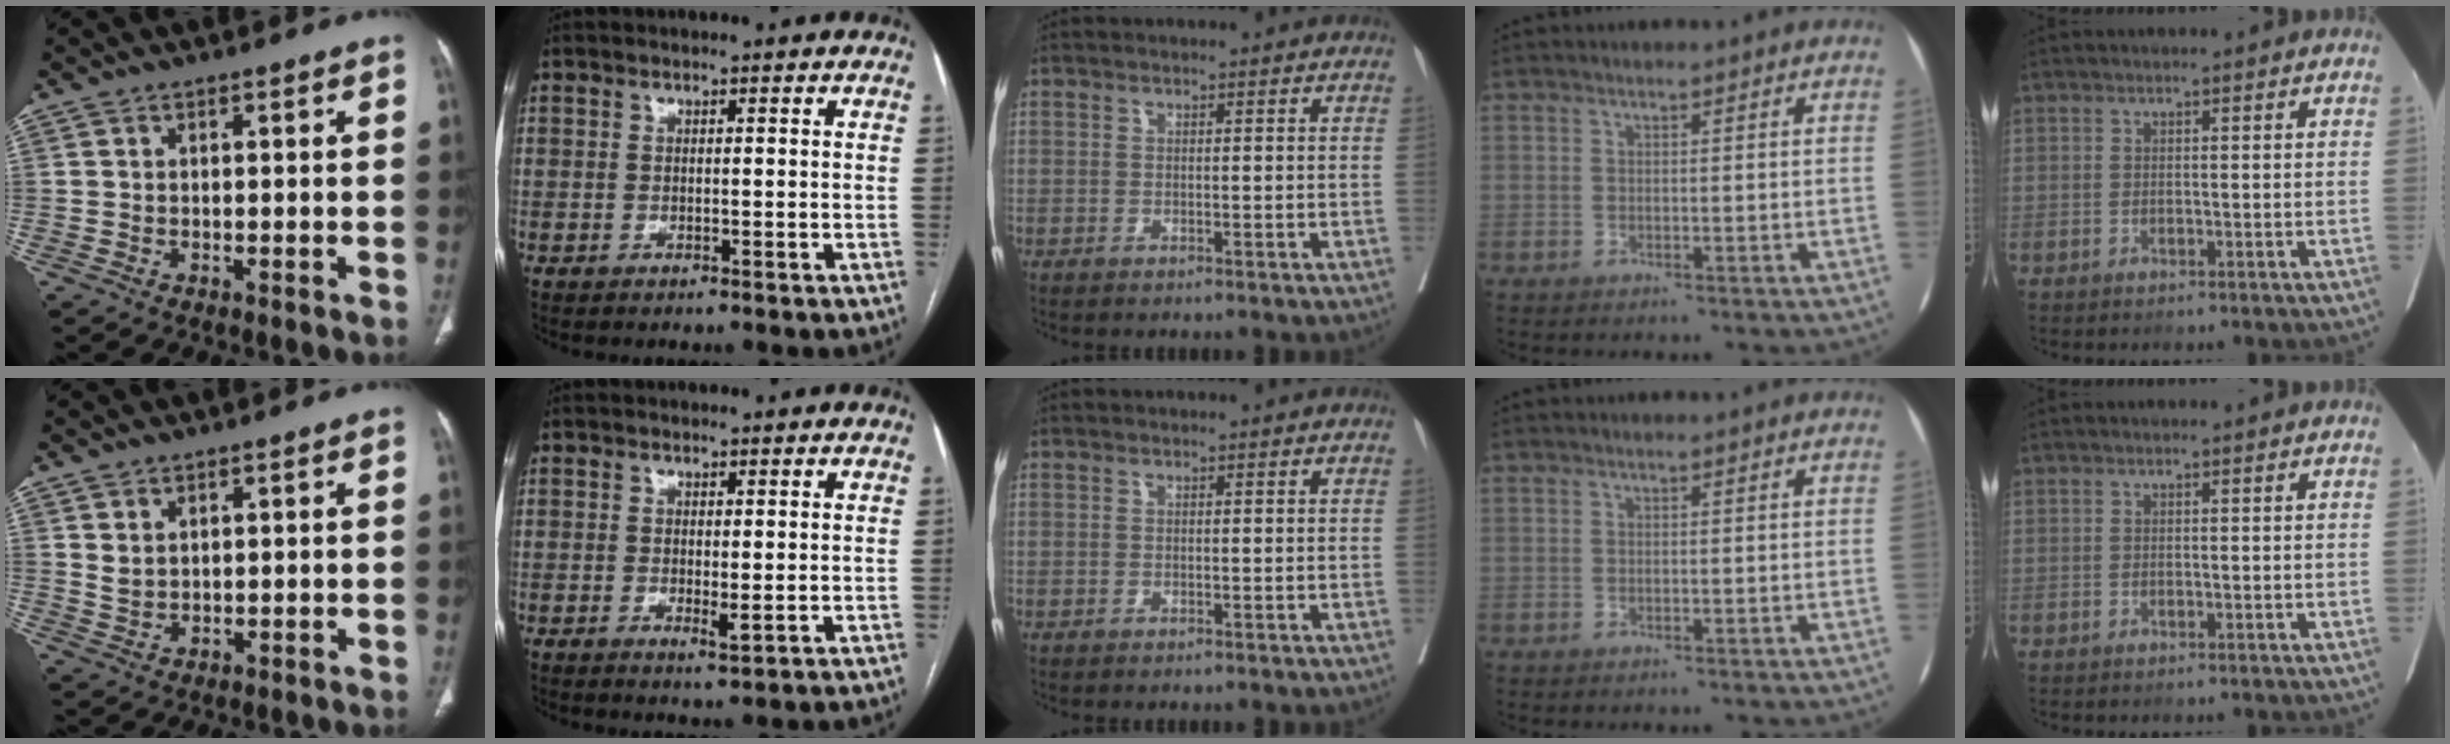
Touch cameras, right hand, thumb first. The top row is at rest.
{"thumb": {"total": 2.3, "force": [1.2, 1.5, 1.3], "torque": [-0.016, -0.009, 0.032]}, "index": {"total": 1.9, "force": [-0.3, 0.4, 1.9], "torque": [-0.030, -0.007, -0.001]}}